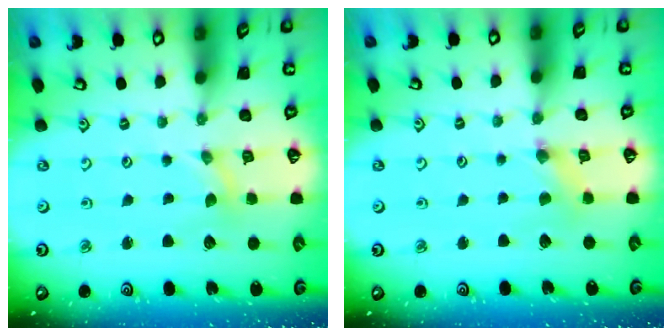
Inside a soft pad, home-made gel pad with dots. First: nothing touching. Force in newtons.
{"total": 1.0, "press": 1.0, "slide": 0.3}